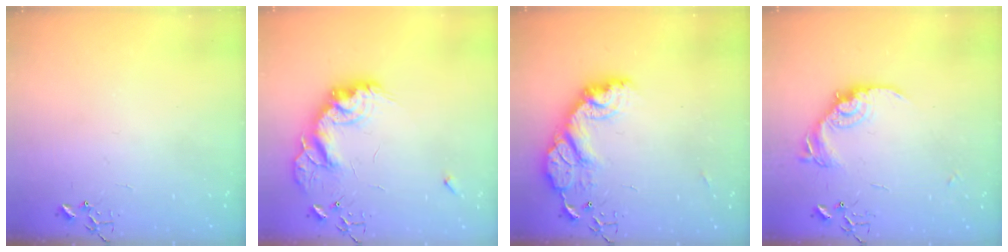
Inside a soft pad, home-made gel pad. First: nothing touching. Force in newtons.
{"total": 17.2, "press": 17.2, "slide": 0.9}
{"total": 15.7, "press": 15.6, "slide": 1.2}
{"total": 15.0, "press": 15.0, "slide": 0.8}